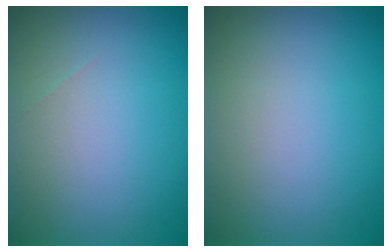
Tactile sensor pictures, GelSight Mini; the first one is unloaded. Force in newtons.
{"total": 0.0}